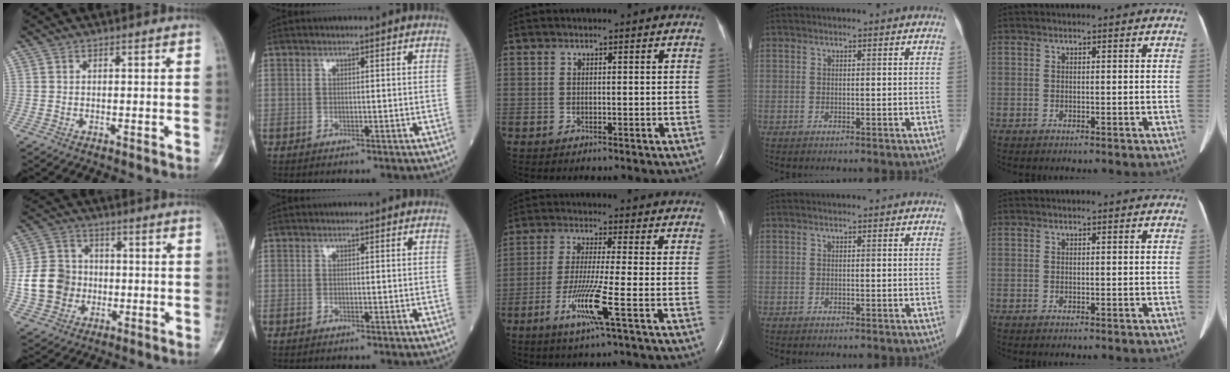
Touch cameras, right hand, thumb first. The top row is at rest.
{"thumb": {"total": 11.0, "force": [-1.4, 9.9, 4.7], "torque": [-0.066, 0.016, -0.027]}, "middle": {"total": 7.8, "force": [-3.3, -1.2, 7.0], "torque": [-0.142, -0.024, -0.069]}}